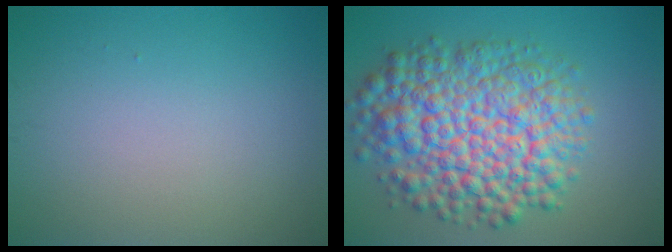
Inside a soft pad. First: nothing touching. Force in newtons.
{"total": 10.8, "press": 10.8, "slide": 0.3}